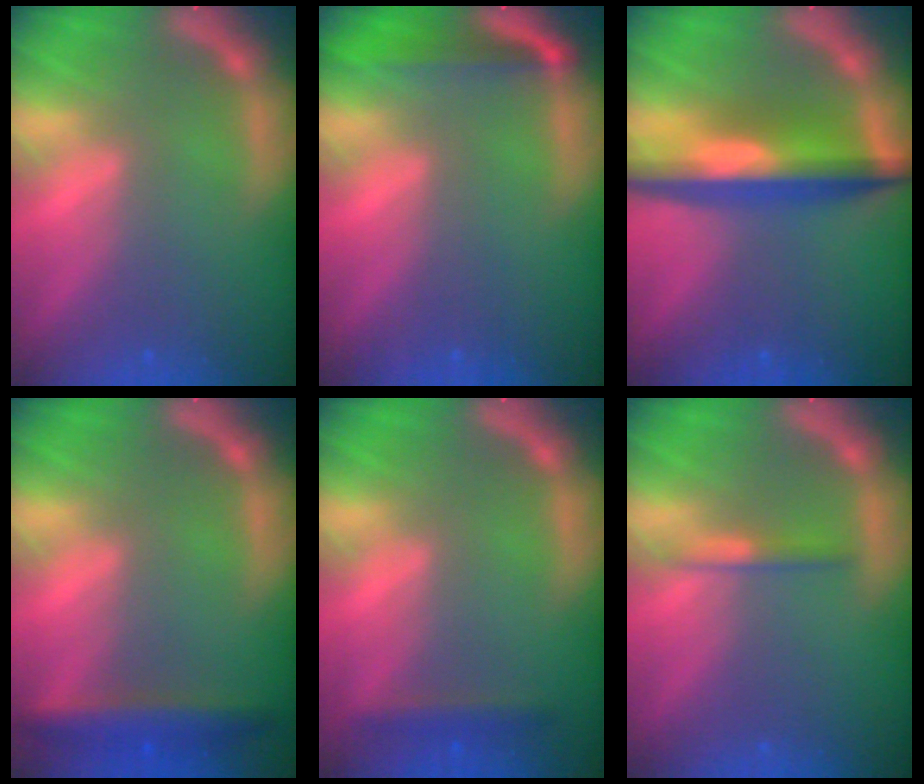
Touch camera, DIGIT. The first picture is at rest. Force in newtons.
{"total": 3.5}
{"total": 7.6}
{"total": 4.0}
{"total": 1.9}
{"total": 1.4}